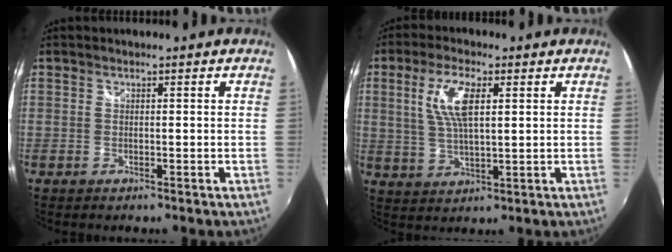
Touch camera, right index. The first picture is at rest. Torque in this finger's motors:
{"motor_torque": [1.19, 0.23, 0.59, 0.16]}